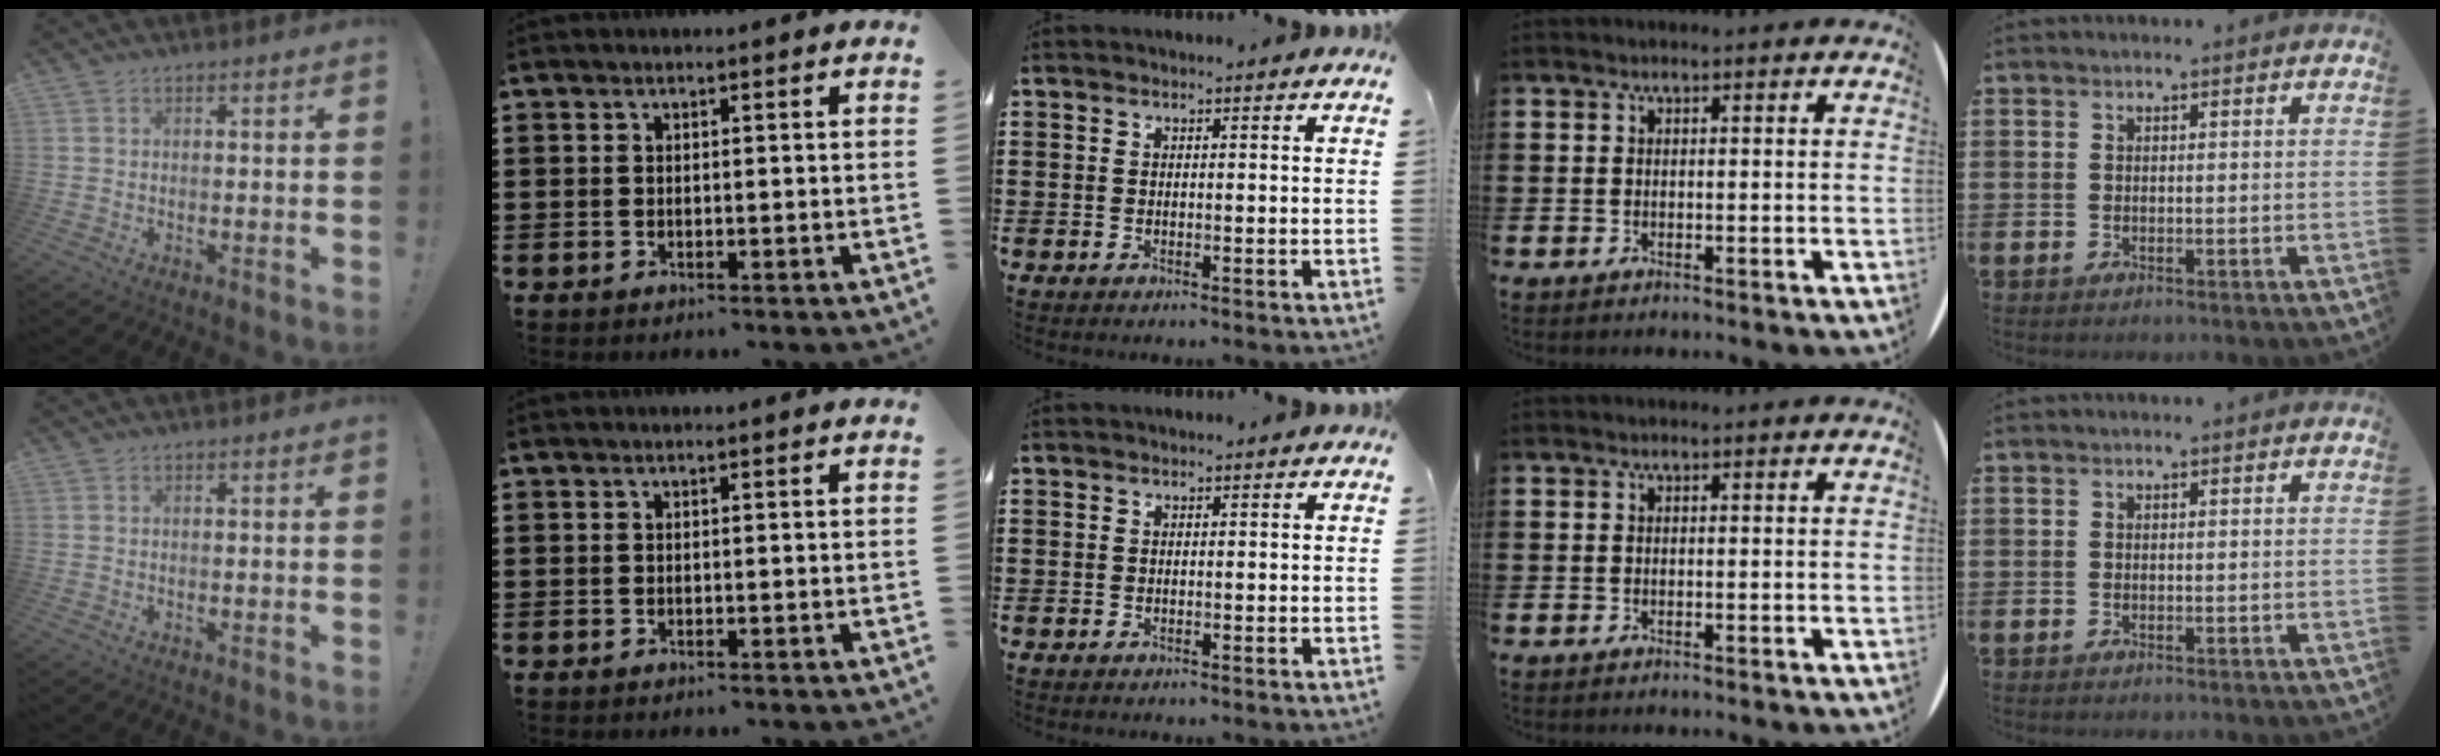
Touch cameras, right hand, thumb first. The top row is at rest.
{}